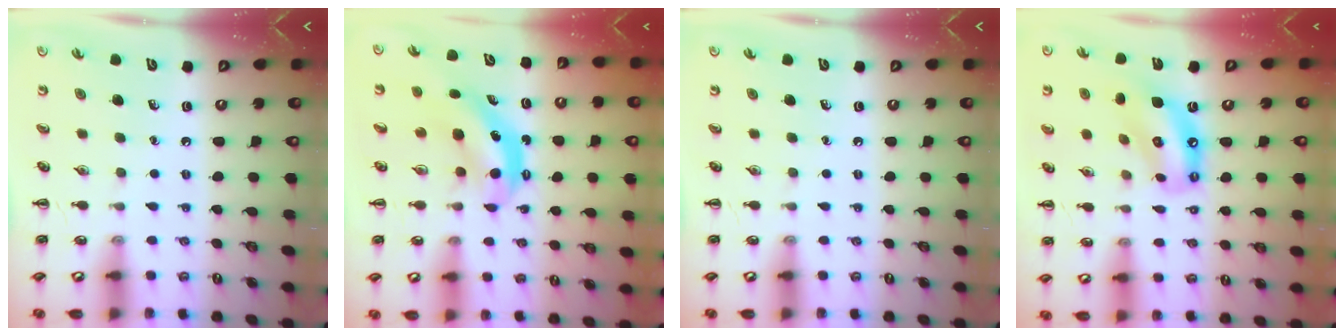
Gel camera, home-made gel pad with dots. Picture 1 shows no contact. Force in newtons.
{"total": 5.8, "press": 5.8, "slide": 0.5}
{"total": 0.0}
{"total": 12.0, "press": 11.7, "slide": 2.6}